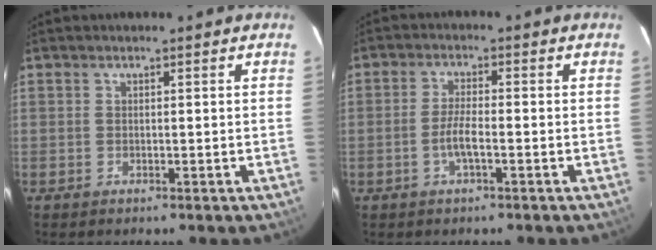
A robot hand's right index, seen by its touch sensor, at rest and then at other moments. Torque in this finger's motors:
{"motor_torque": [0.60, -0.40, 0.44, 0.08]}